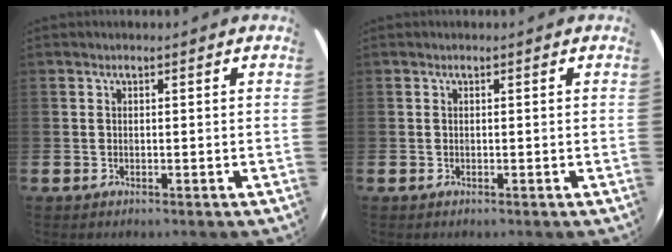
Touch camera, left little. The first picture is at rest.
{"total": 0.0}